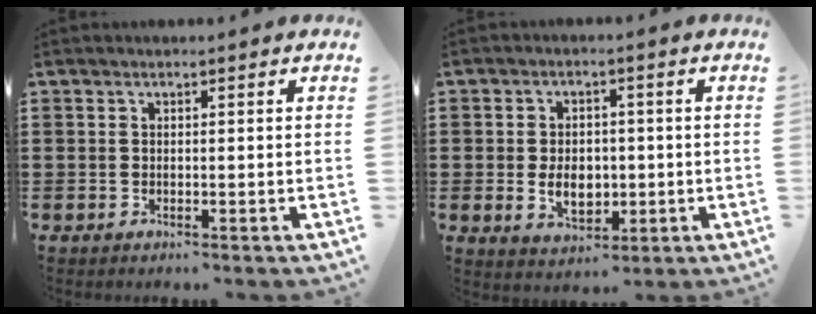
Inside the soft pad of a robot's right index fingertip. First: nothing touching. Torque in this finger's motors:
{"motor_torque": [2.14, 0.00, 0.49, 0.03]}